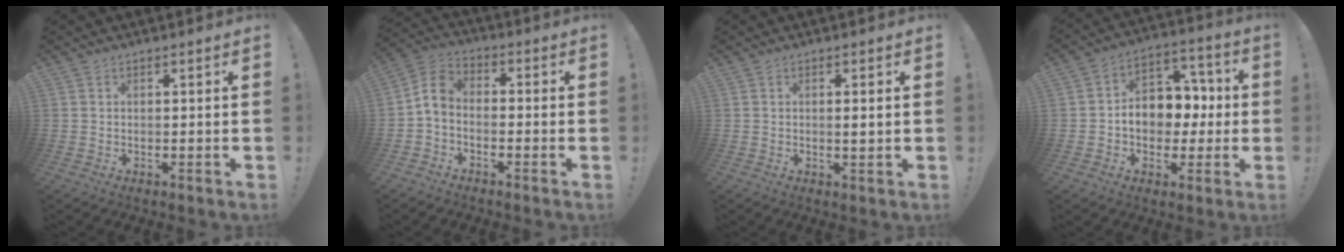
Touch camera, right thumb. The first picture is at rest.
{"total": 6.4, "force": [-1.8, 4.4, 4.2], "torque": [-0.083, 0.017, -0.028]}
{"total": 1.7, "force": [0.1, 0.1, 1.7], "torque": [-0.019, -0.006, -0.003]}
{"total": 11.4, "force": [-1.2, 9.6, 6.0], "torque": [-0.076, 0.016, -0.009]}